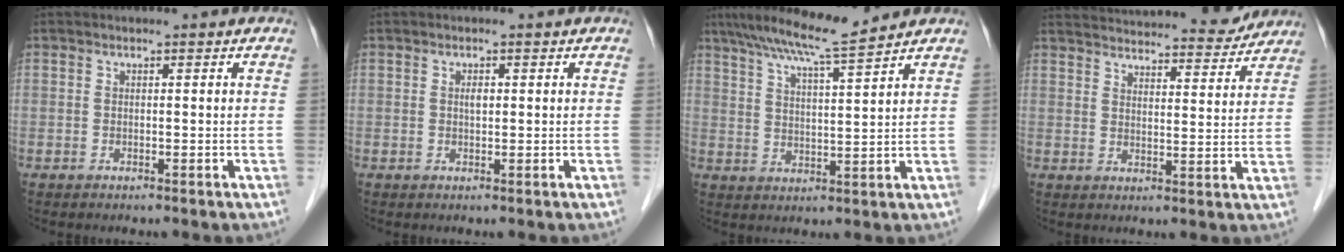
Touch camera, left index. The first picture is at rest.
{"total": 1.1, "force": [0.2, 0.5, 1.0], "torque": [-0.019, 0.000, 0.004]}
{"total": 8.9, "force": [7.8, -1.1, 4.2], "torque": [-0.078, 0.010, 0.133]}
{"total": 19.8, "force": [18.9, 3.1, 5.2], "torque": [-0.079, -0.005, 0.247]}